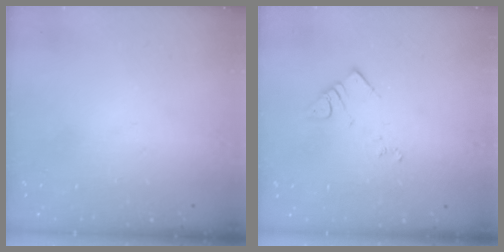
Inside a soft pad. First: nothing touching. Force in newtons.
{"total": 4.9, "press": 4.8, "slide": 0.7}